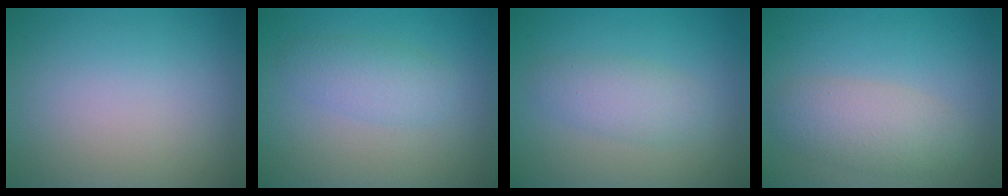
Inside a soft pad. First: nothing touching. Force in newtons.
{"total": 2.4, "press": 2.4, "slide": 0.0}
{"total": 2.5, "press": 2.5, "slide": 0.1}
{"total": 3.7, "press": 3.7, "slide": 0.0}